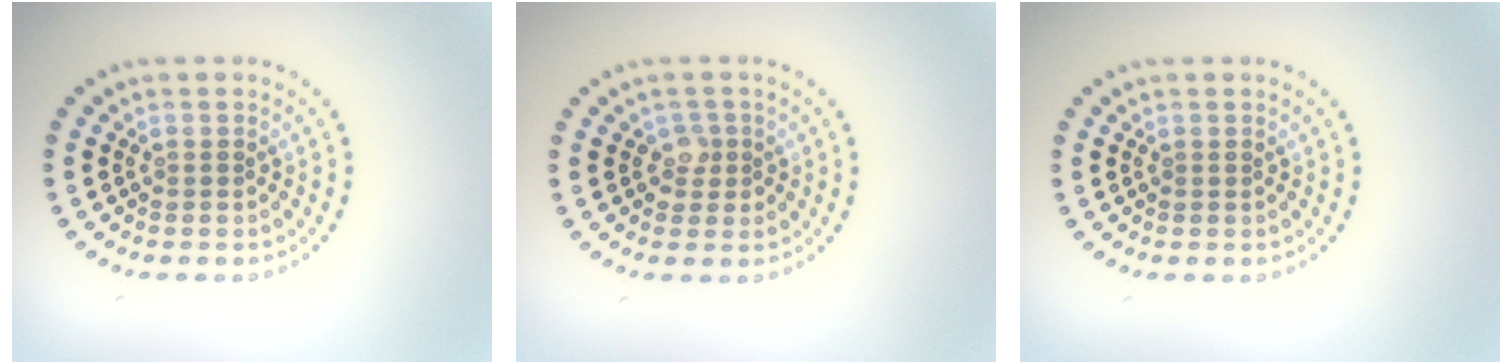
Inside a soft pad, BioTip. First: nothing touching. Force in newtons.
{"total": 1.6, "press": 1.4, "slide": 0.9}
{"total": 0.0}